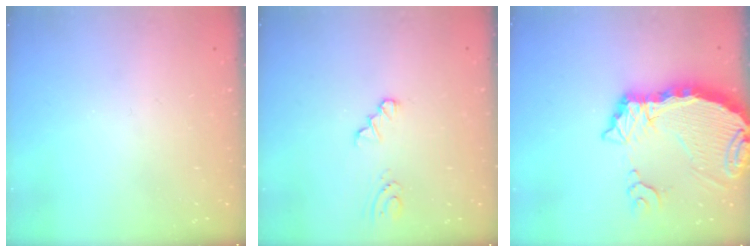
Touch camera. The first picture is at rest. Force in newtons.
{"total": 0.7, "press": 0.7, "slide": 0.1}
{"total": 11.0, "press": 10.9, "slide": 1.2}